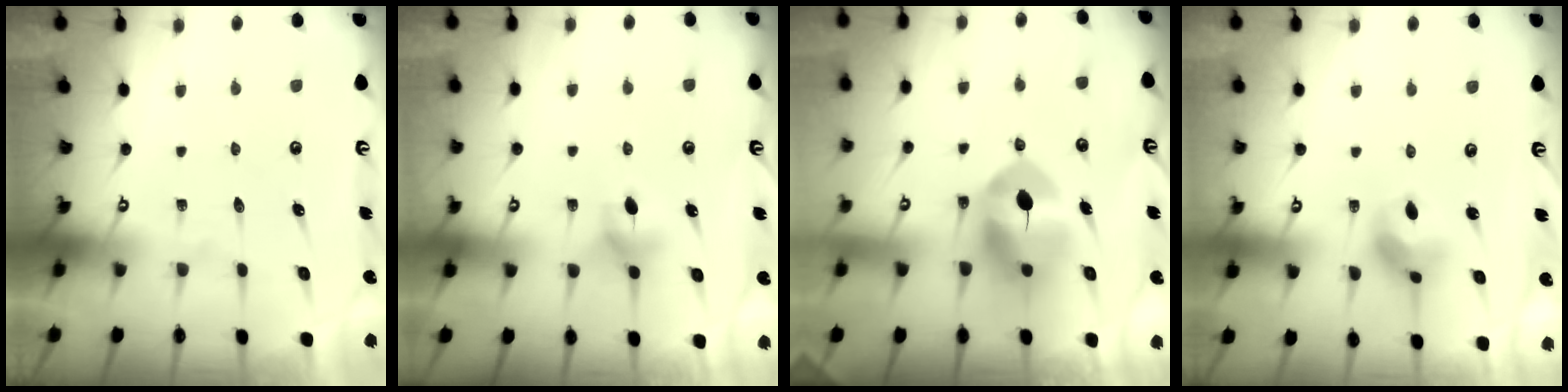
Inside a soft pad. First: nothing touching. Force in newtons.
{"total": 5.3, "press": 5.2, "slide": 0.8}
{"total": 8.8, "press": 8.7, "slide": 1.2}
{"total": 7.2, "press": 7.2, "slide": 0.3}